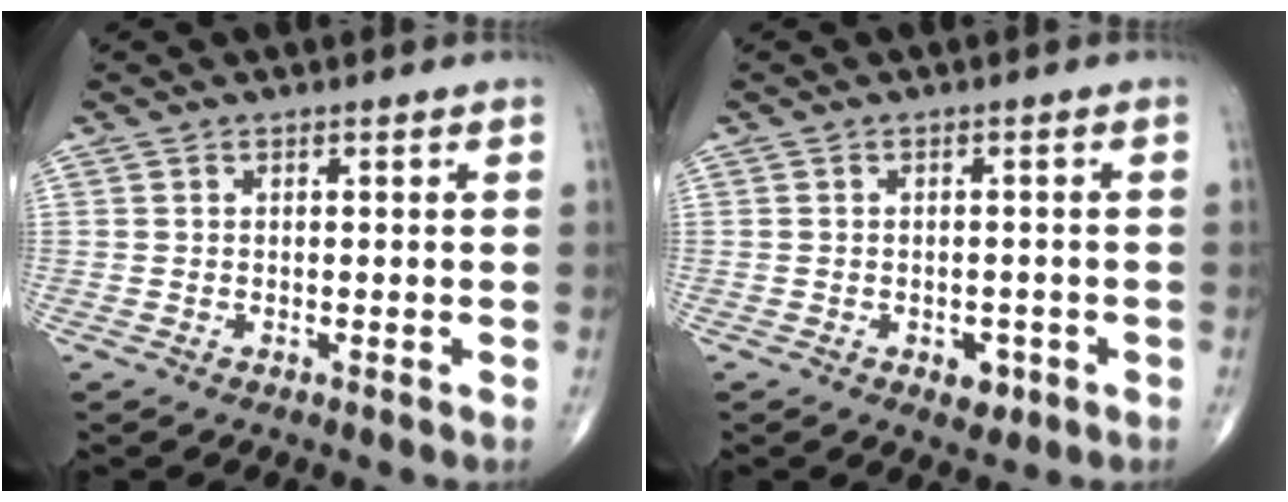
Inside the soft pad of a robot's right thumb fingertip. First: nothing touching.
{"total": 2.9, "force": [-1.3, 1.9, 1.8], "torque": [-0.008, 0.003, -0.013]}